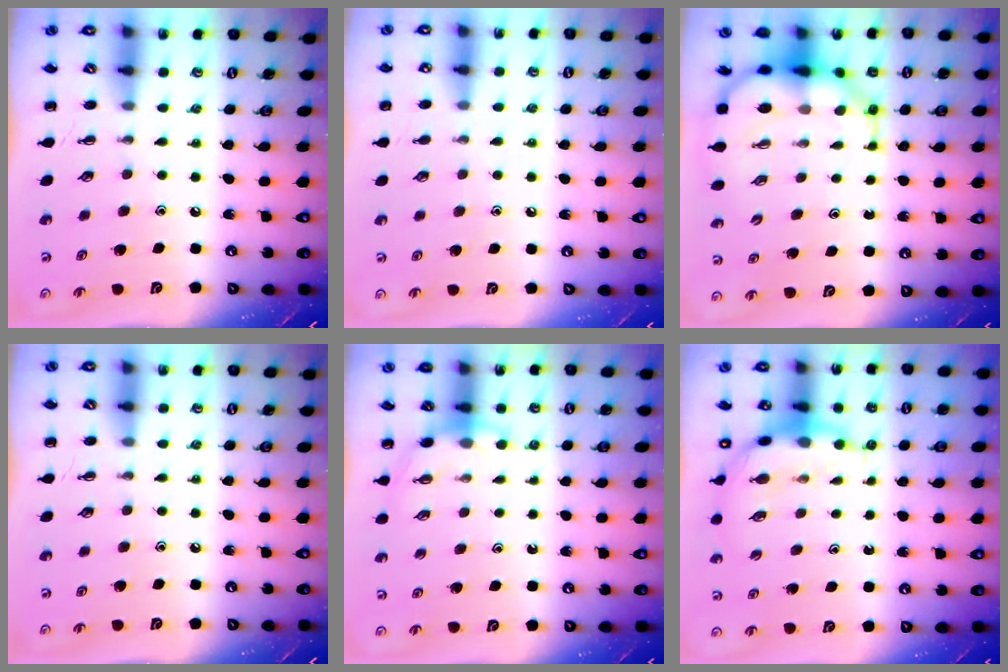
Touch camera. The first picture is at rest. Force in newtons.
{"total": 5.1, "press": 4.8, "slide": 1.6}
{"total": 9.4, "press": 8.9, "slide": 3.0}
{"total": 0.0}
{"total": 3.7, "press": 3.6, "slide": 0.9}
{"total": 6.9, "press": 6.7, "slide": 1.8}